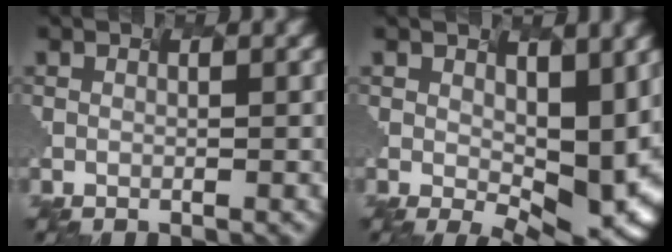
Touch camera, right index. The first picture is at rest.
{"total": 6.0, "force": [0.7, 2.0, 5.6], "torque": [-0.108, -0.026, 0.051]}